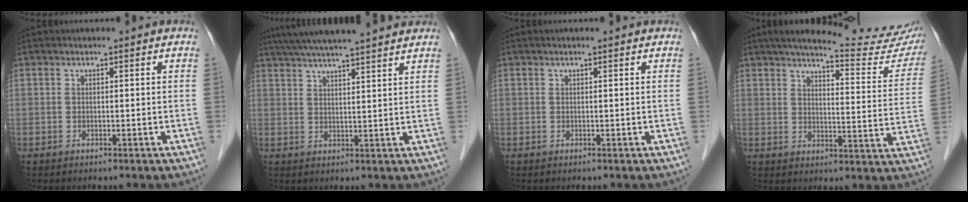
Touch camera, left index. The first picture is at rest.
{"total": 16.1, "force": [14.1, 0.6, 7.8], "torque": [-0.134, 0.040, 0.198]}
{"total": 0.6, "force": [0.6, 0.0, 0.2], "torque": [-0.011, 0.006, 0.007]}
{"total": 19.4, "force": [17.6, 1.8, 7.9], "torque": [-0.100, -0.049, 0.205]}